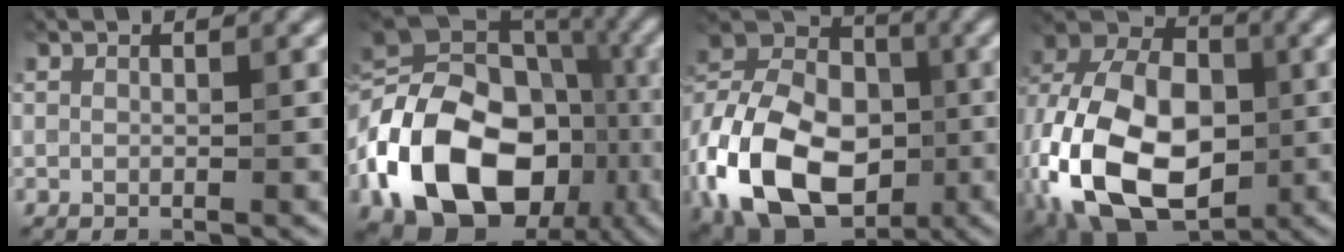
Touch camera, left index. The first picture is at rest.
{"total": 18.2, "force": [-5.7, 13.2, 11.2], "torque": [-0.223, -0.005, -0.112]}
{"total": 16.7, "force": [-5.7, 11.2, 11.1], "torque": [-0.249, -0.005, -0.105]}
{"total": 17.1, "force": [-4.6, 11.1, 12.3], "torque": [-0.258, -0.003, -0.091]}